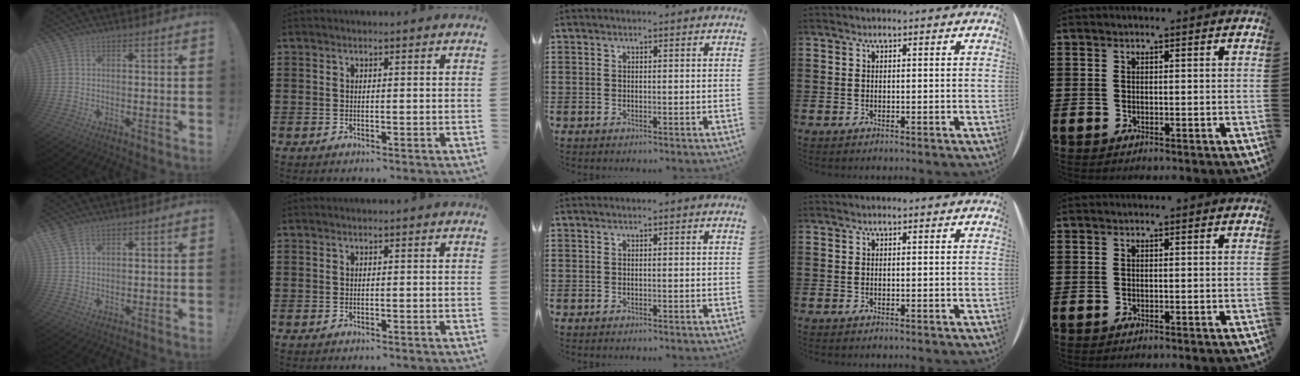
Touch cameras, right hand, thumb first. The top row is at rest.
{"thumb": {"total": 4.1, "force": [2.9, 1.8, 2.3], "torque": [-0.046, -0.011, 0.056]}}